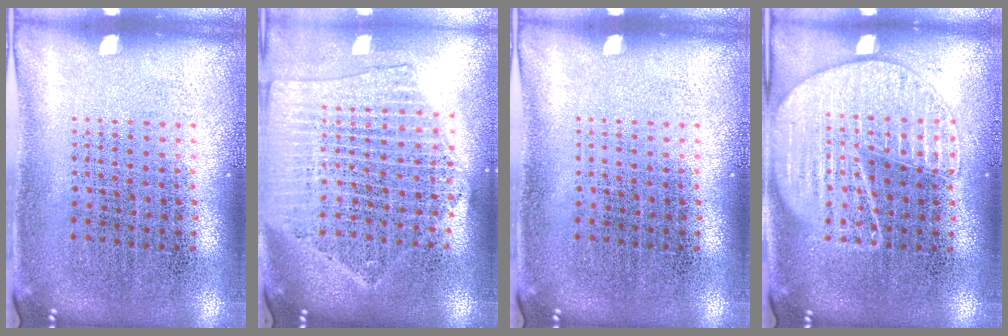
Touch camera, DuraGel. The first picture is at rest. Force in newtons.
{"total": 2.1, "press": 1.9, "slide": 0.8}
{"total": 0.0}
{"total": 1.7, "press": 1.6, "slide": 0.2}